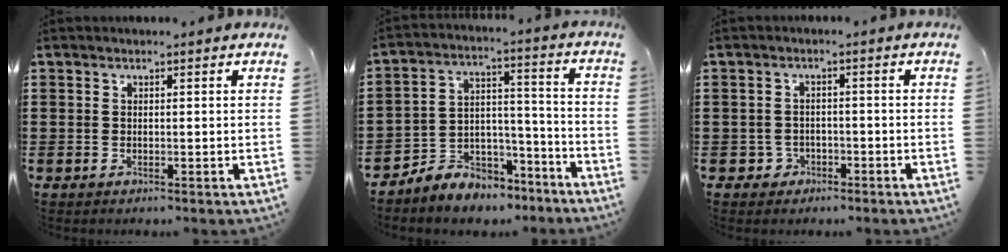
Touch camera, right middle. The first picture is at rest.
{"total": 6.1, "force": [-5.8, 2.0, -0.3], "torque": [-0.004, 0.012, -0.119]}
{"total": 2.3, "force": [-1.6, 1.6, 0.3], "torque": [-0.013, 0.002, -0.037]}